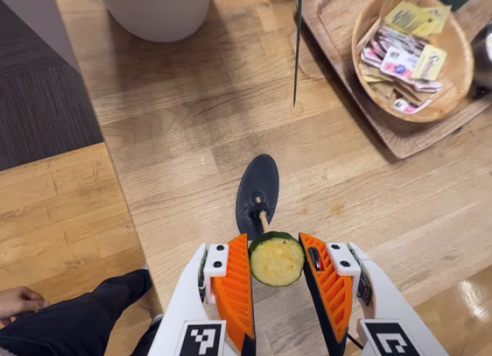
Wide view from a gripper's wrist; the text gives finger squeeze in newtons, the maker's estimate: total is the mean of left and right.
{"total": 5.7, "left": 5.3, "right": 6.1}